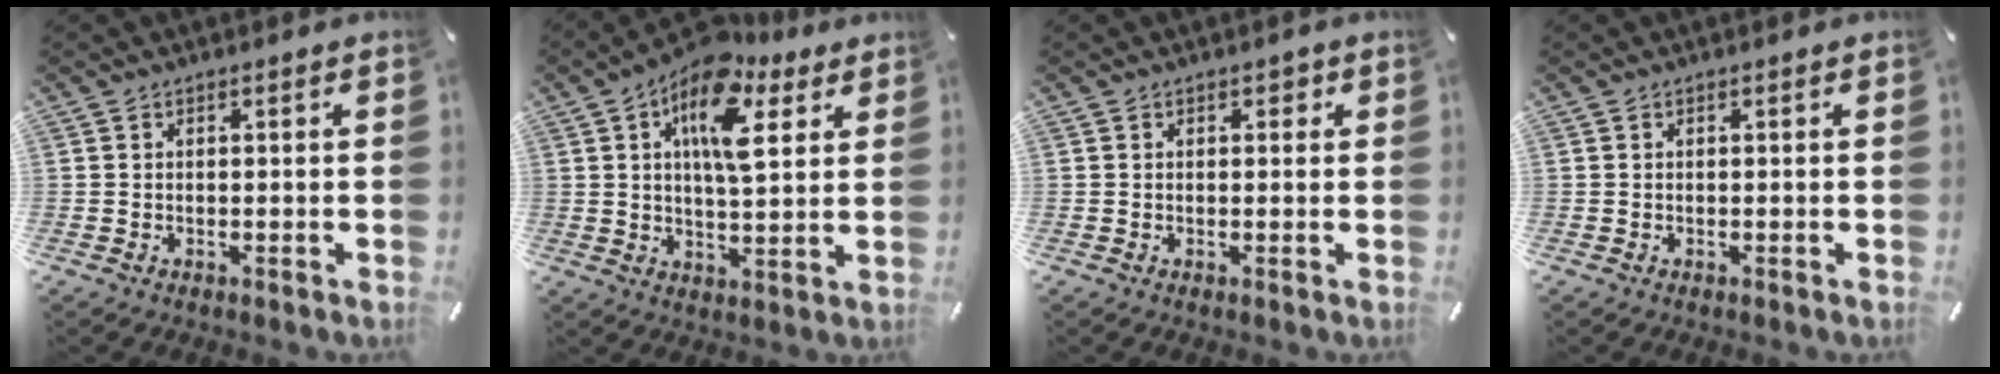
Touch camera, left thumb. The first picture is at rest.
{"total": 14.7, "force": [7.3, 6.8, 10.9], "torque": [-0.175, -0.025, 0.124]}
{"total": 1.2, "force": [0.3, 0.9, 0.6], "torque": [0.003, 0.001, 0.001]}
{"total": 0.0}